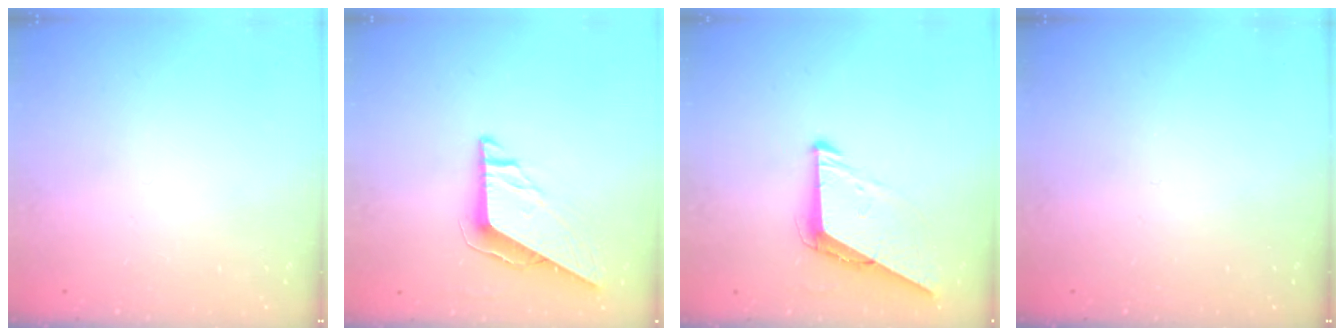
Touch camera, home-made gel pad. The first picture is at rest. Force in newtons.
{"total": 9.5, "press": 9.4, "slide": 0.9}
{"total": 7.1, "press": 7.1, "slide": 0.5}
{"total": 0.0}